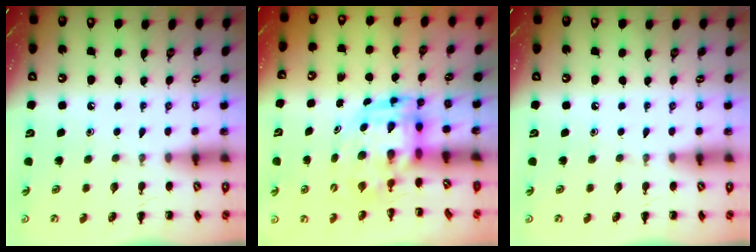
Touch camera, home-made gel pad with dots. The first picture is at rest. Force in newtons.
{"total": 4.0, "press": 3.9, "slide": 0.8}
{"total": 0.0}